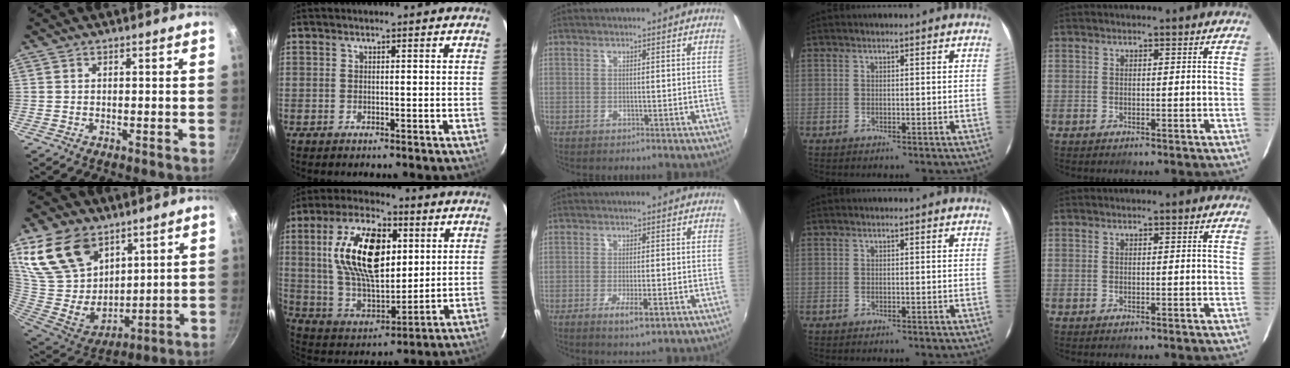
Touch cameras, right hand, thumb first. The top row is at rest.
{"thumb": {"total": 20.6, "force": [11.4, 13.7, 10.2], "torque": [-0.167, -0.054, 0.233]}, "index": {"total": 20.8, "force": [5.6, 10.7, 16.9], "torque": [-0.322, 0.020, 0.111]}, "middle": {"total": 4.2, "force": [-1.9, 0.8, 3.7], "torque": [-0.072, -0.011, -0.030]}}